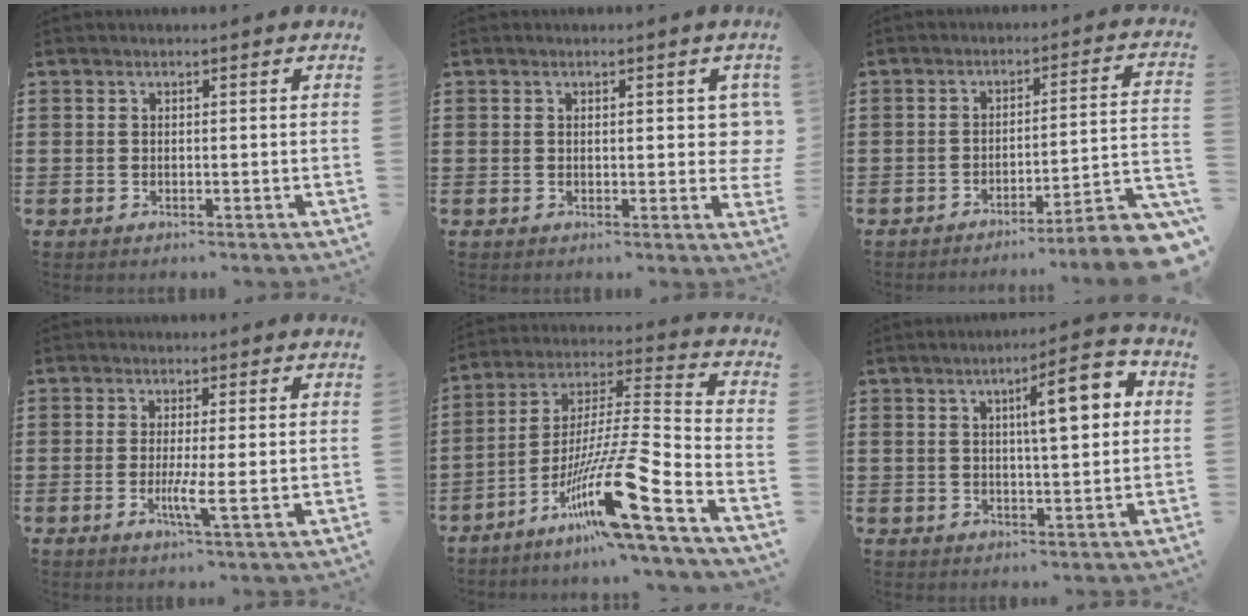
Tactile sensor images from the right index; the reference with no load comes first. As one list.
[{"total": 3.4, "force": [0.5, 1.6, 3.0], "torque": [-0.035, -0.001, 0.002]}, {"total": 5.2, "force": [-4.0, -0.4, 3.3], "torque": [-0.055, -0.020, -0.082]}, {"total": 4.5, "force": [-0.7, 0.2, 4.4], "torque": [-0.077, -0.009, -0.012]}, {"total": 15.6, "force": [-9.5, 0.3, 12.4], "torque": [-0.234, -0.003, -0.175]}, {"total": 8.6, "force": [2.3, 2.2, 8.0], "torque": [-0.125, -0.002, 0.029]}]